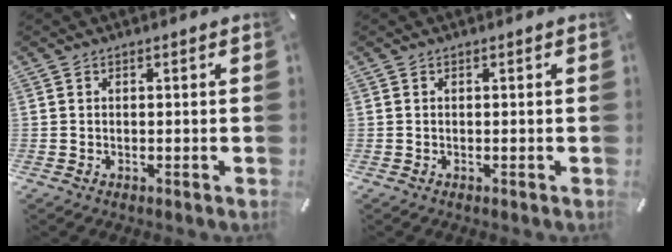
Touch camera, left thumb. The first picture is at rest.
{"total": 0.0}